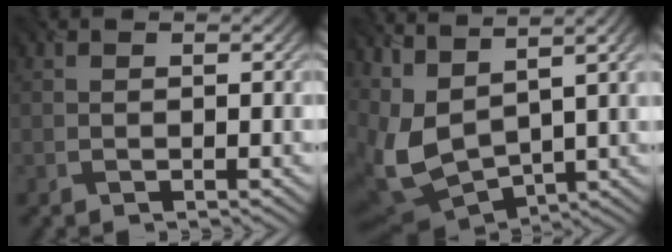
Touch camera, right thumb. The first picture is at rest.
{"total": 11.7, "force": [3.3, 4.8, 10.1], "torque": [-0.252, -0.003, 0.081]}